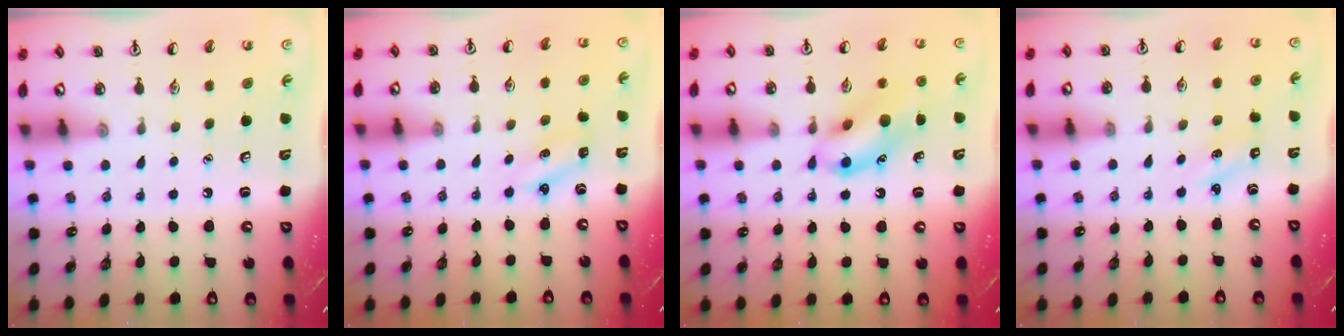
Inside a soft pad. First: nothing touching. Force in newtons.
{"total": 2.6, "press": 2.4, "slide": 0.8}
{"total": 13.4, "press": 13.3, "slide": 2.1}
{"total": 1.3, "press": 1.2, "slide": 0.5}